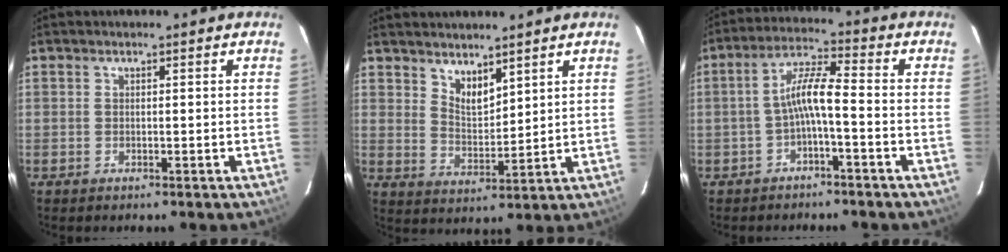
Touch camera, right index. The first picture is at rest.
{"total": 5.5, "force": [4.4, 2.2, 2.5], "torque": [-0.038, -0.006, 0.084]}
{"total": 5.9, "force": [-2.2, 0.6, 5.5], "torque": [-0.121, 0.017, -0.040]}